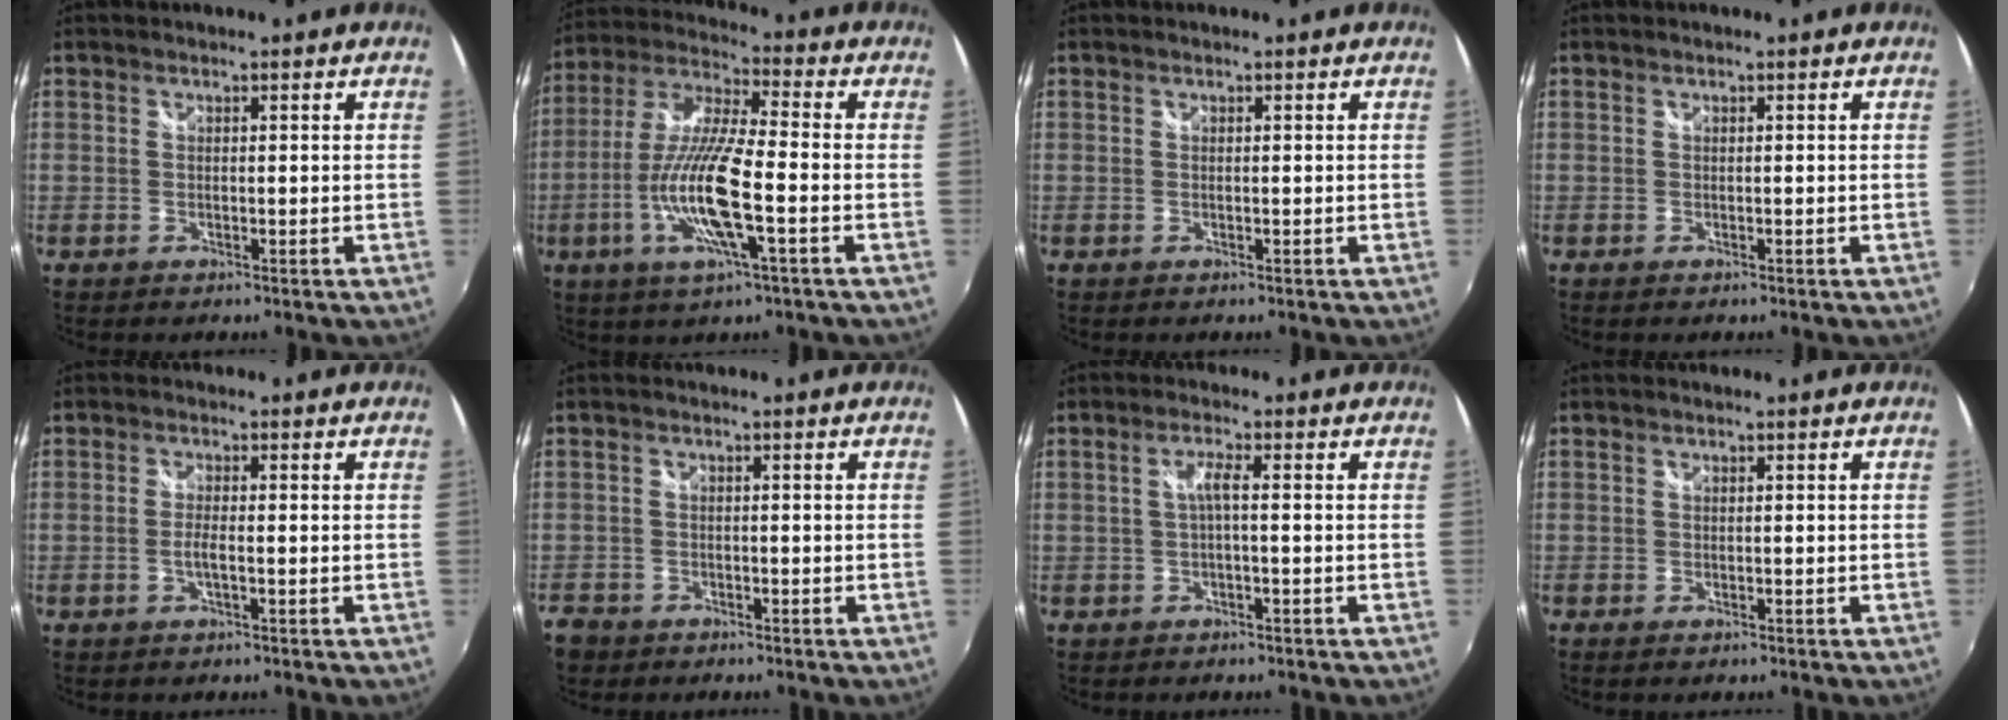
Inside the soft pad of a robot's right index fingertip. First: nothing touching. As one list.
[{"total": 15.1, "force": [-4.8, 2.1, 14.2], "torque": [-0.290, -0.014, -0.092]}, {"total": 0.0}, {"total": 0.0}, {"total": 2.0, "force": [-0.8, 0.0, 1.8], "torque": [-0.037, -0.003, -0.016]}, {"total": 4.4, "force": [-2.7, 3.4, 0.8], "torque": [-0.032, 0.002, -0.052]}, {"total": 2.2, "force": [-0.4, 0.0, 2.2], "torque": [-0.042, 0.003, -0.008]}, {"total": 0.9, "force": [-0.6, 0.6, 0.3], "torque": [-0.008, -0.004, -0.014]}]